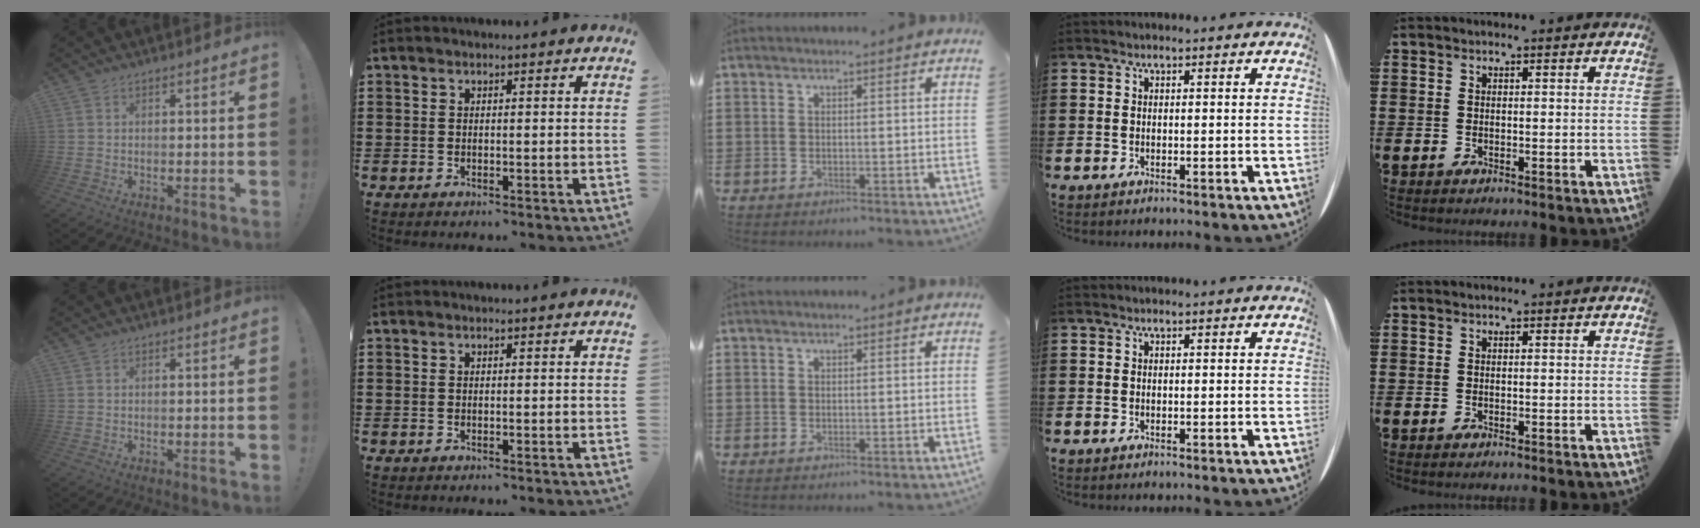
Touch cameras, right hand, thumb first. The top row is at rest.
{}